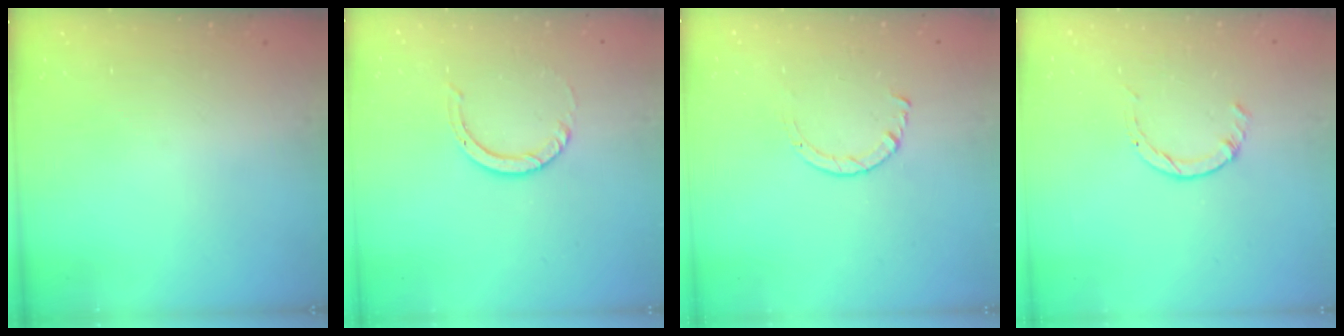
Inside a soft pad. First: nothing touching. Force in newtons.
{"total": 3.8, "press": 3.8, "slide": 0.3}
{"total": 2.9, "press": 2.8, "slide": 0.3}
{"total": 1.4, "press": 1.4, "slide": 0.2}